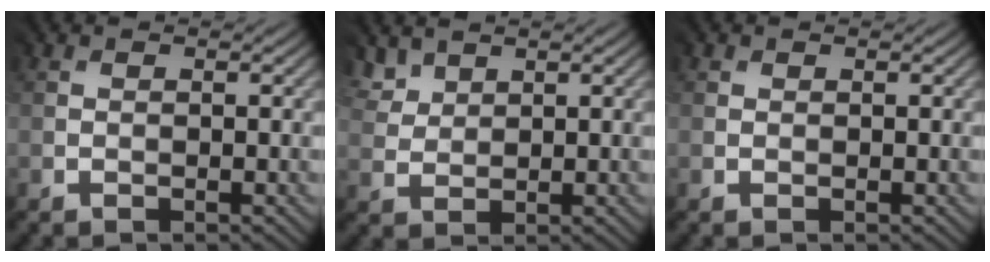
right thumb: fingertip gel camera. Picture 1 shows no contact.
{"total": 3.2, "force": [2.9, 1.1, -0.7], "torque": [-0.002, 0.004, 0.062]}
{"total": 0.7, "force": [0.5, 0.5, 0.0], "torque": [0.005, -0.002, 0.010]}